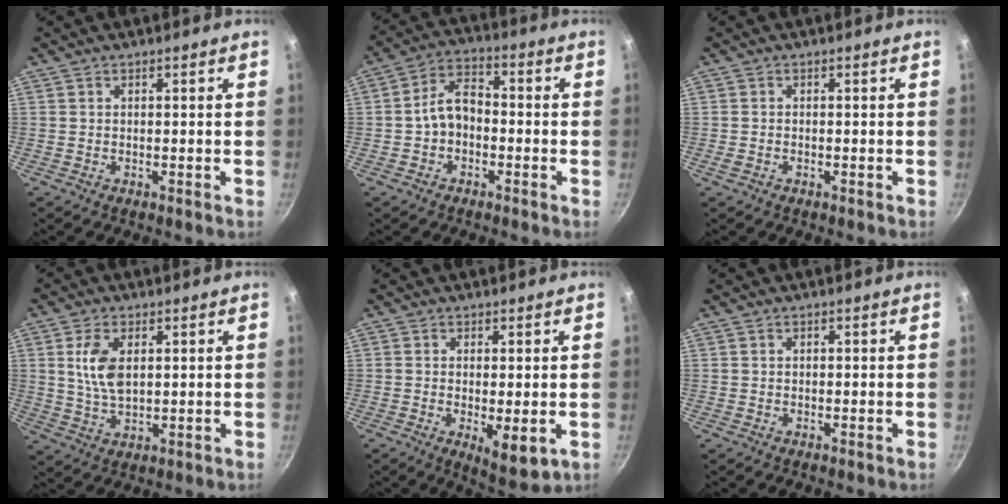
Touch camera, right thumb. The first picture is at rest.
{"total": 7.3, "force": [-1.4, 5.1, 5.0], "torque": [-0.066, 0.036, -0.035]}
{"total": 1.0, "force": [-0.5, 0.5, 0.6], "torque": [-0.019, 0.004, -0.011]}
{"total": 7.3, "force": [1.7, 4.0, 5.9], "torque": [-0.109, -0.009, 0.035]}
{"total": 6.7, "force": [-1.2, 2.3, 6.2], "torque": [-0.091, -0.016, -0.008]}
{"total": 0.0}